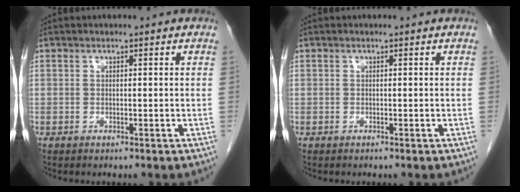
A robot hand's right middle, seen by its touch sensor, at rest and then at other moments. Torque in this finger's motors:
{"motor_torque": [0.27, -0.04, -0.01, 0.00]}